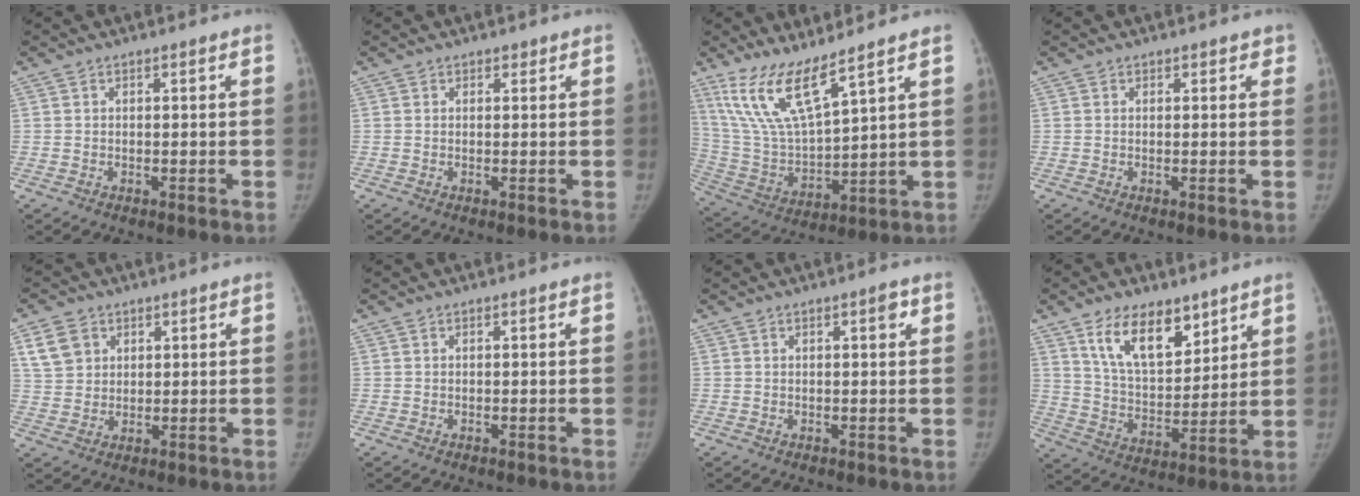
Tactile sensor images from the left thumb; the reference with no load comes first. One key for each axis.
{"total": 0.6, "fx": 0.5, "fy": 0.4, "fz": 0.1, "tx": 0.007, "ty": -0.003, "tz": 0.003}
{"total": 13.5, "fx": 9.4, "fy": 2.8, "fz": 9.2, "tx": -0.176, "ty": -0.053, "tz": 0.205}
{"total": 1.0, "fx": 0.6, "fy": 0.7, "fz": 0.3, "tx": 0.013, "ty": -0.002, "tz": 0.003}
{"total": 6.2, "fx": 2.9, "fy": 4.8, "fz": 2.6, "tx": -0.029, "ty": -0.008, "tz": 0.060}
{"total": 0.0}
{"total": 1.4, "fx": 0.6, "fy": 0.3, "fz": 1.3, "tx": -0.011, "ty": 0.001, "tz": 0.005}
{"total": 14.2, "fx": 8.7, "fy": 7.1, "fz": 8.6, "tx": -0.107, "ty": -0.055, "tz": 0.162}